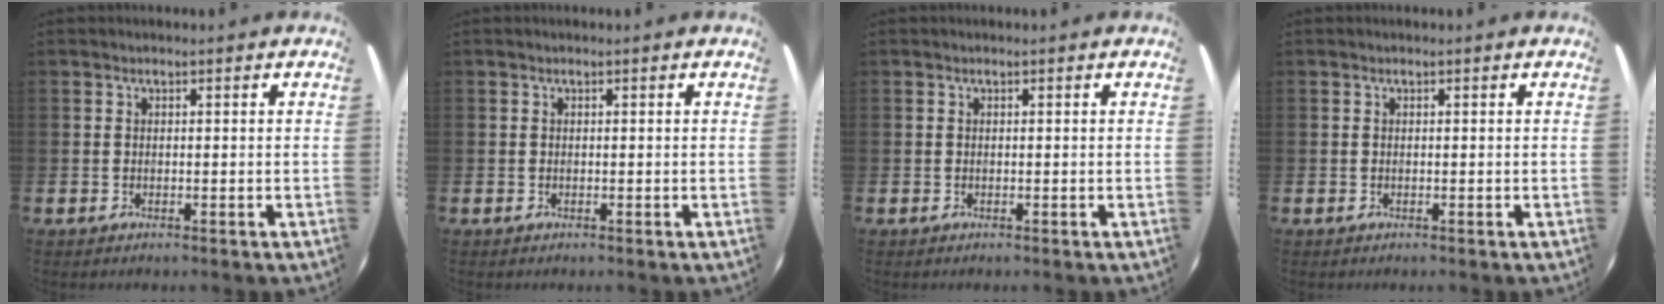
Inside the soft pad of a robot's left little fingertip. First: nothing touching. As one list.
[{"total": 0.0}, {"total": 0.0}, {"total": 0.0}]